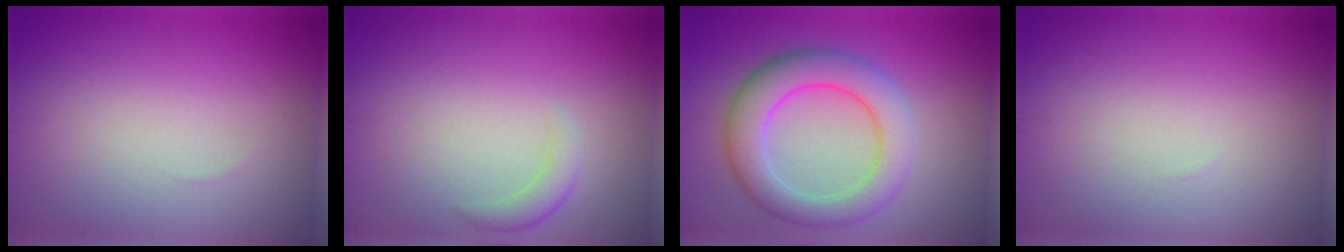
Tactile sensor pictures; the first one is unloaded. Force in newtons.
{"total": 1.5, "press": 1.5, "slide": 0.1}
{"total": 6.3, "press": 6.3, "slide": 0.1}
{"total": 0.0}